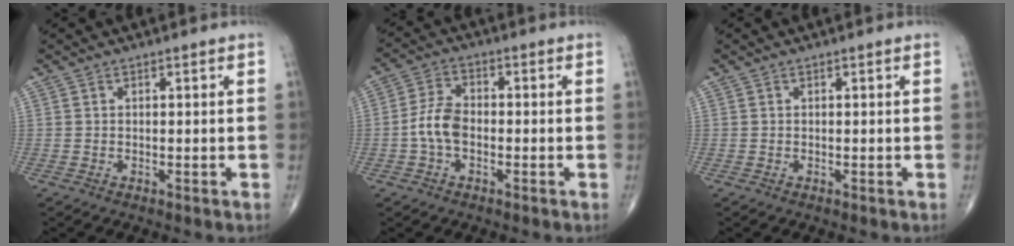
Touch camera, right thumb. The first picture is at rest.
{"total": 6.1, "force": [-1.4, 3.6, 4.7], "torque": [-0.096, 0.019, -0.035]}
{"total": 0.0}